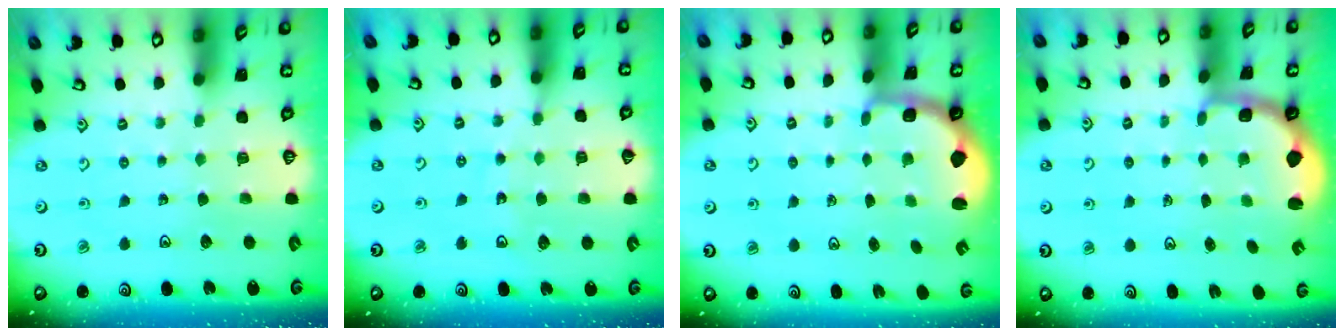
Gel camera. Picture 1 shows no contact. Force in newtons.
{"total": 7.8, "press": 7.3, "slide": 2.6}
{"total": 2.2, "press": 1.5, "slide": 1.6}
{"total": 2.4, "press": 1.2, "slide": 2.1}